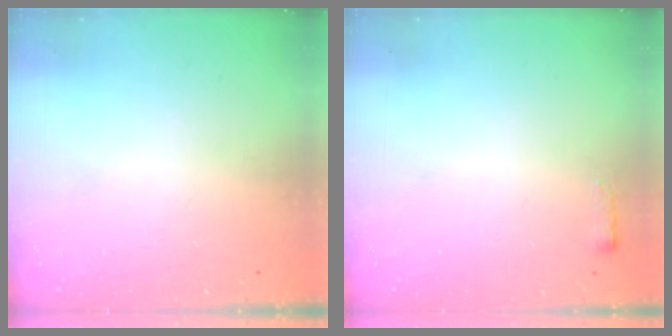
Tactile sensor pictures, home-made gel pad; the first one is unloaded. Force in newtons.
{"total": 2.4, "press": 2.4, "slide": 0.4}